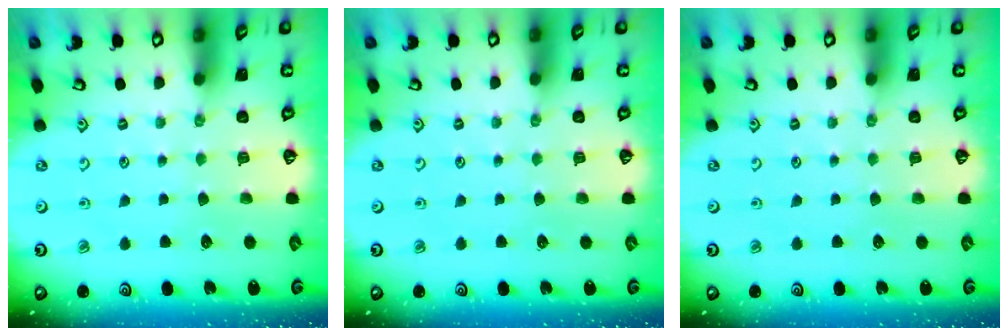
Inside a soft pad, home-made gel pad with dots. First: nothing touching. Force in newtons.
{"total": 0.0}
{"total": 0.0}